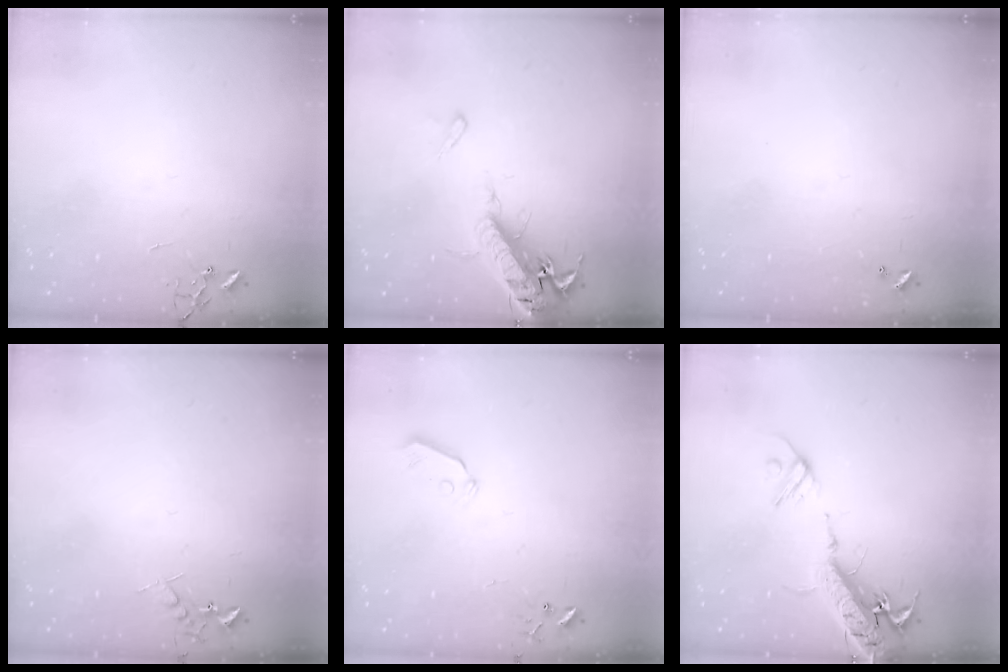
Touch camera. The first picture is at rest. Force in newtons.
{"total": 17.4, "press": 16.9, "slide": 4.1}
{"total": 0.0}
{"total": 6.6, "press": 6.5, "slide": 0.7}
{"total": 5.5, "press": 5.4, "slide": 0.6}
{"total": 18.2, "press": 17.7, "slide": 4.1}